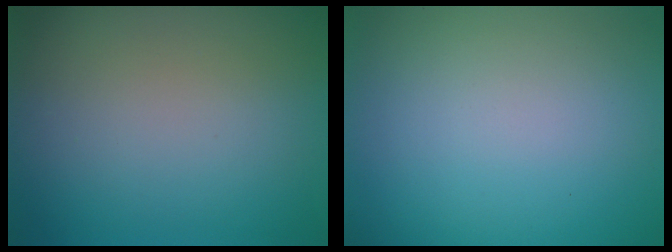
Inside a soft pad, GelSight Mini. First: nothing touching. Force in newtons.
{"total": 0.0}